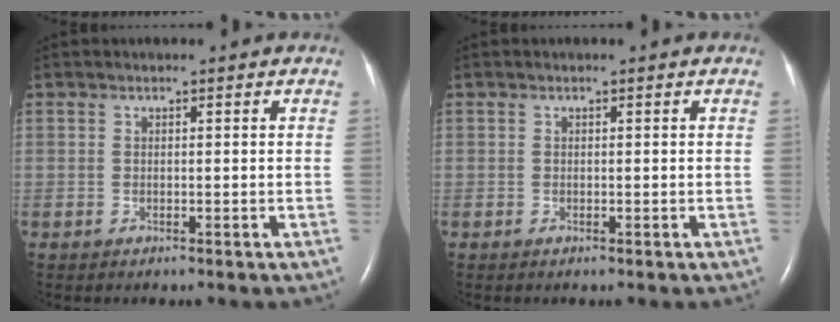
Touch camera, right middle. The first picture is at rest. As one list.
[{"total": 0.0}]